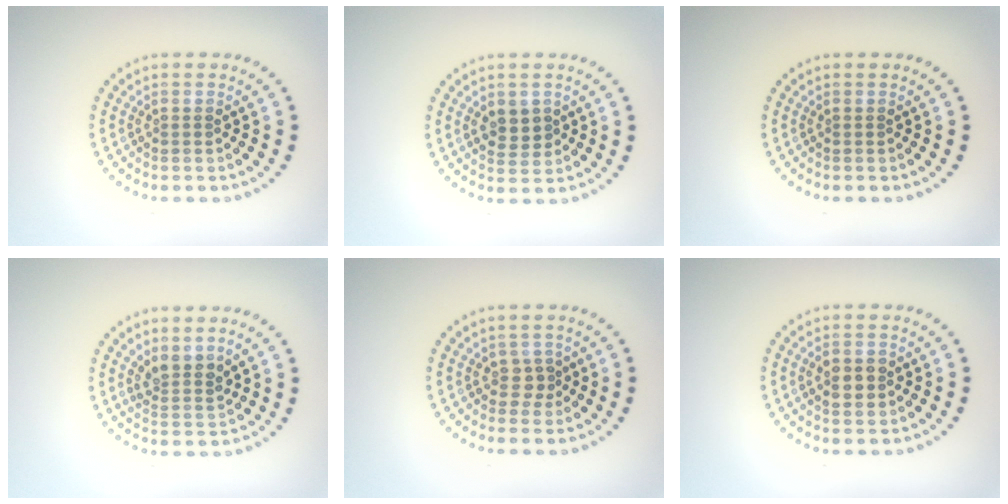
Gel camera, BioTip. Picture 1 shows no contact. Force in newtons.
{"total": 2.4, "press": 2.4, "slide": 0.6}
{"total": 0.0}
{"total": 2.4, "press": 1.9, "slide": 1.5}
{"total": 1.3, "press": 1.1, "slide": 0.7}
{"total": 2.6, "press": 2.6, "slide": 0.1}